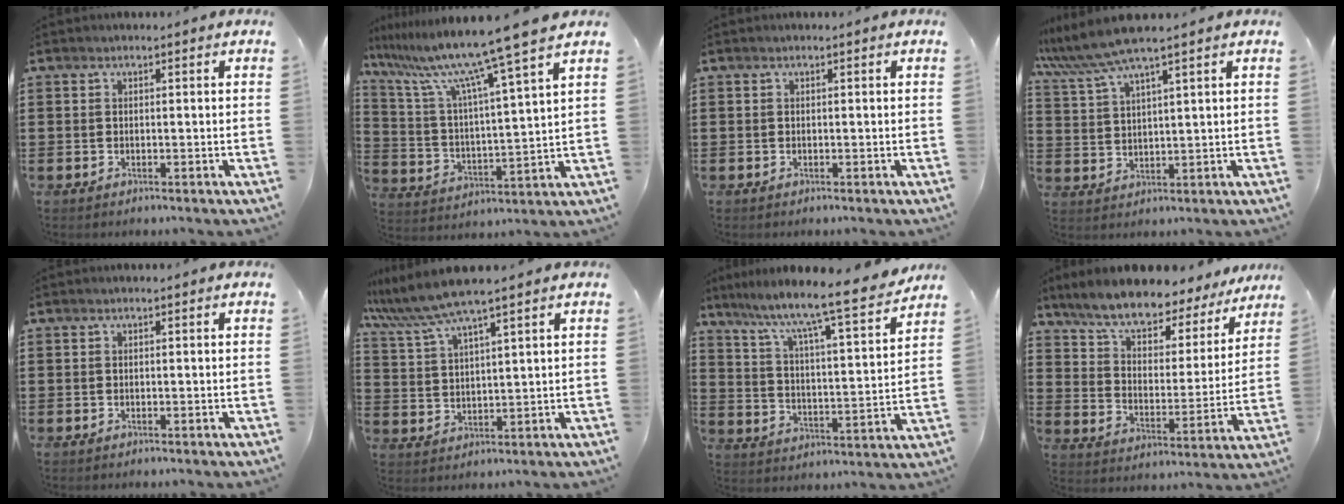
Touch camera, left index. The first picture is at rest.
{"total": 11.4, "force": [9.5, -1.2, 6.2], "torque": [-0.160, -0.061, 0.149]}
{"total": 0.0}
{"total": 6.7, "force": [5.4, 0.0, 4.0], "torque": [-0.093, -0.016, 0.096]}
{"total": 0.0}
{"total": 6.9, "force": [5.7, -0.1, 3.9], "torque": [-0.095, -0.019, 0.101]}
{"total": 8.0, "force": [6.9, -0.4, 4.2], "torque": [-0.093, -0.066, 0.101]}
{"total": 8.1, "force": [7.1, 1.8, 3.3], "torque": [-0.097, -0.042, 0.120]}